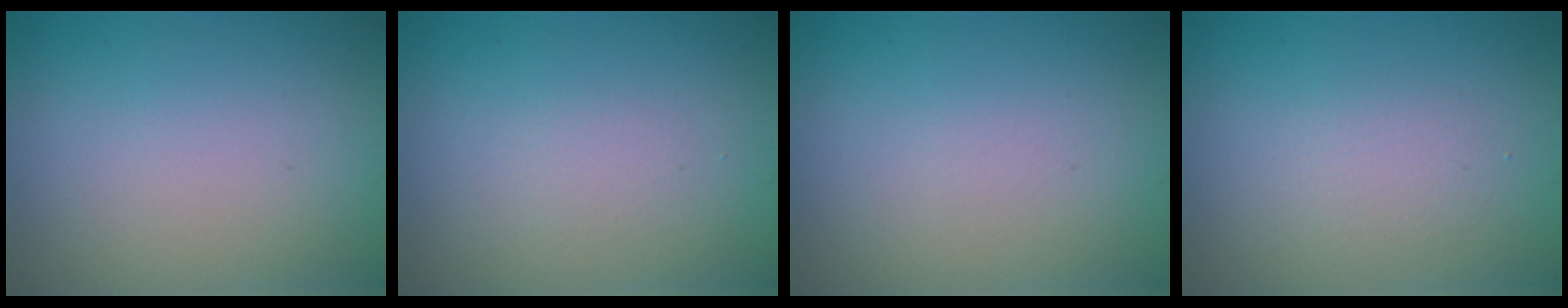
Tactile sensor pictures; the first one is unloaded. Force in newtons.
{"total": 0.8, "press": 0.8, "slide": 0.1}
{"total": 0.0}
{"total": 1.3, "press": 1.3, "slide": 0.1}